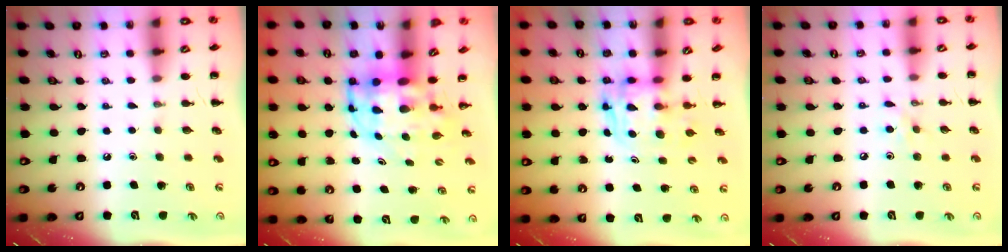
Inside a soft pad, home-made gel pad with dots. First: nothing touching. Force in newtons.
{"total": 6.5, "press": 6.2, "slide": 2.0}
{"total": 2.7, "press": 2.7, "slide": 0.2}
{"total": 3.8, "press": 3.6, "slide": 1.4}